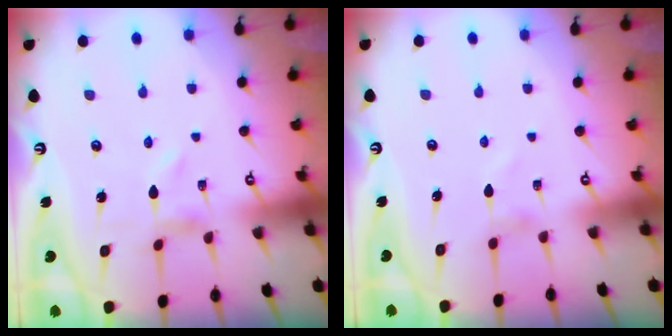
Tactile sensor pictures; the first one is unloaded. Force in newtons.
{"total": 0.0}